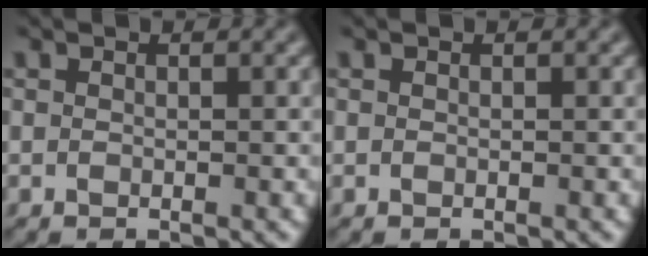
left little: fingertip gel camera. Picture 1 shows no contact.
{"total": 0.0}